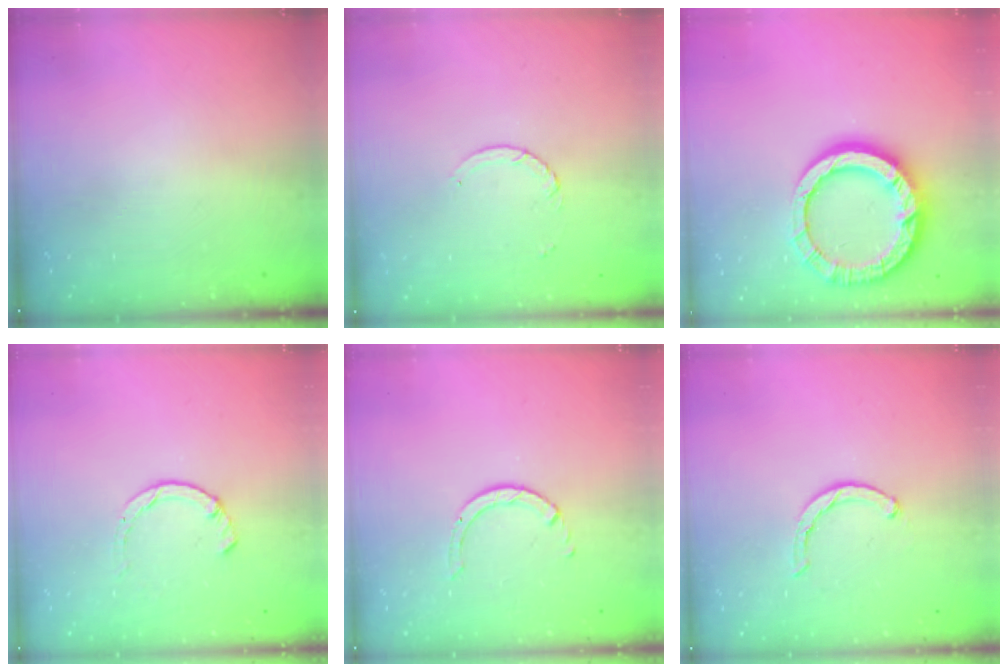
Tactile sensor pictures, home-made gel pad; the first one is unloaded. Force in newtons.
{"total": 3.8, "press": 3.8, "slide": 0.3}
{"total": 15.9, "press": 15.8, "slide": 2.2}
{"total": 2.3, "press": 2.3, "slide": 0.5}
{"total": 1.7, "press": 1.7, "slide": 0.1}
{"total": 2.3, "press": 2.2, "slide": 0.5}